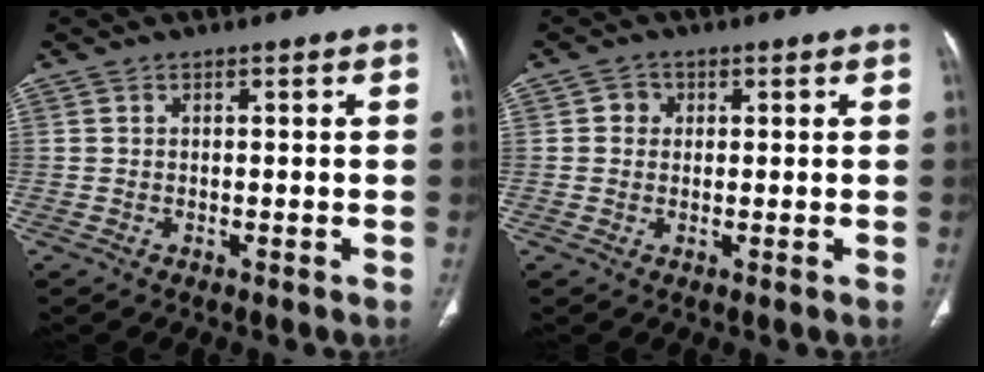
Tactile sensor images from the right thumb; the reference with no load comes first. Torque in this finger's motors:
{"motor_torque": [-0.03, -0.03, 0.16, -0.16, 0.00]}